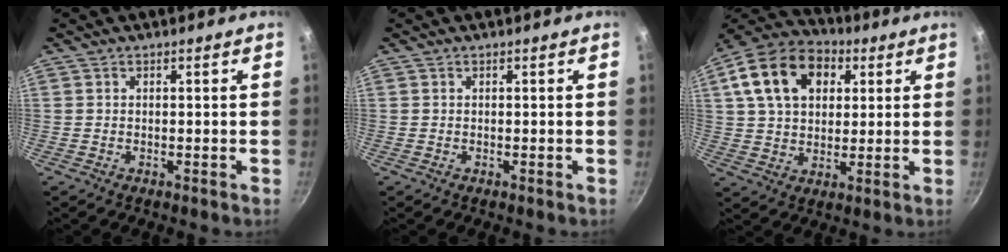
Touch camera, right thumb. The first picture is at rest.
{"total": 0.0}
{"total": 18.0, "force": [5.8, 12.6, 11.5], "torque": [-0.184, 0.014, 0.088]}